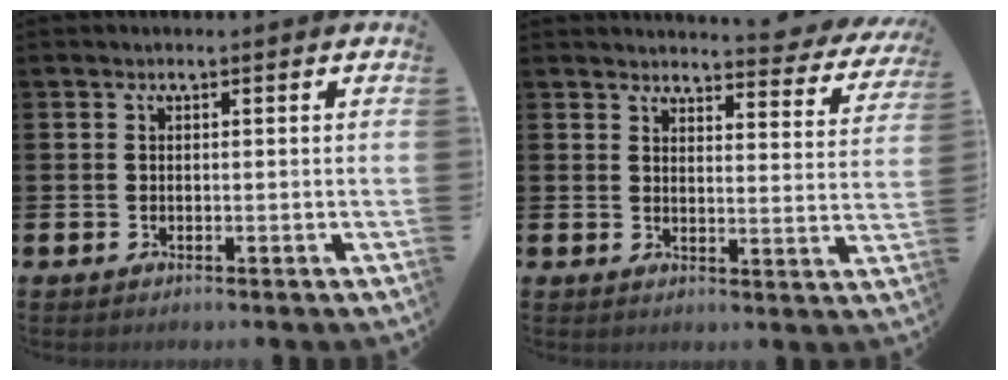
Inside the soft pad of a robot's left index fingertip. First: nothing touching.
{"total": 3.8, "force": [3.8, 0.2, 0.6], "torque": [-0.012, -0.032, 0.061]}